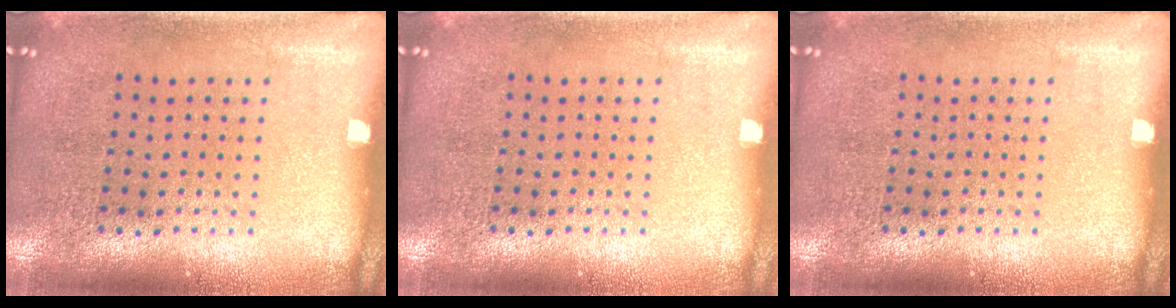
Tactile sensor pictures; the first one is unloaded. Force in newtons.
{"total": 0.0}
{"total": 0.0}